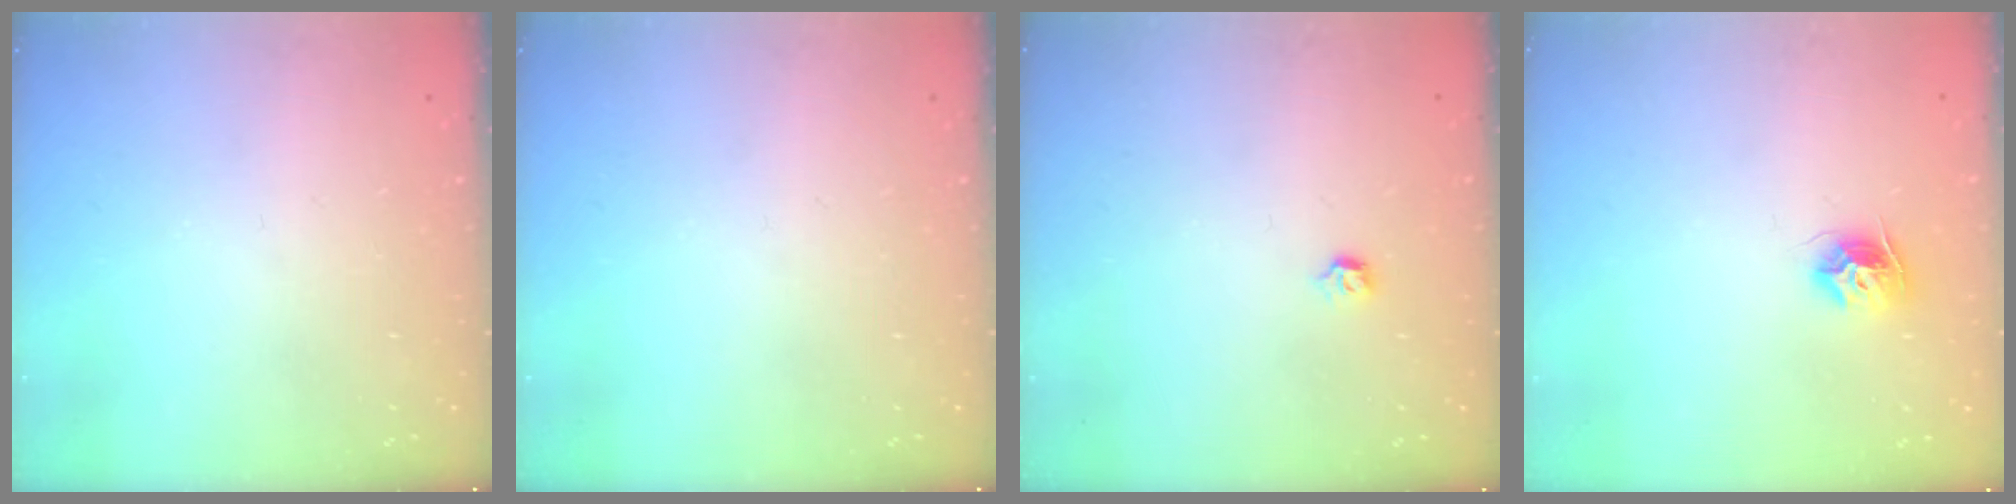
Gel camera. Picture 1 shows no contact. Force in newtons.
{"total": 0.0}
{"total": 2.8, "press": 2.7, "slide": 0.8}
{"total": 8.7, "press": 8.6, "slide": 0.4}